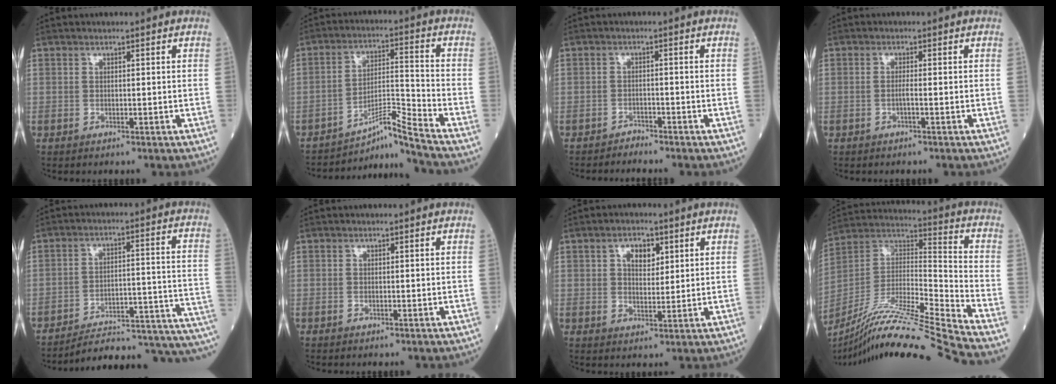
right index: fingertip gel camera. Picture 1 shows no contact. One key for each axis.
{"total": 7.8, "fx": -7.0, "fy": -3.0, "fz": 1.7, "tx": -0.041, "ty": 0.015, "tz": -0.117}
{"total": 1.6, "fx": -1.5, "fy": -0.2, "fz": -0.5, "tx": 0.014, "ty": -0.007, "tz": -0.026}
{"total": 1.1, "fx": -0.4, "fy": -0.1, "fz": 1.1, "tx": -0.020, "ty": 0.000, "tz": -0.009}
{"total": 17.9, "fx": -16.4, "fy": 1.3, "fz": 7.1, "tx": -0.041, "ty": 0.039, "tz": -0.219}
{"total": 0.0}
{"total": 4.2, "fx": 1.7, "fy": 2.4, "fz": 3.0, "tx": -0.048, "ty": 0.007, "tz": 0.029}
{"total": 24.4, "fx": -20.9, "fy": -2.7, "fz": 12.2, "tx": -0.224, "ty": -0.029, "tz": -0.369}